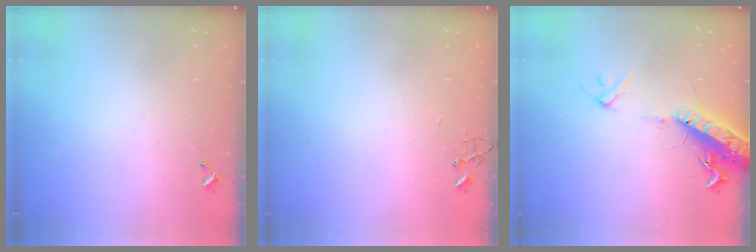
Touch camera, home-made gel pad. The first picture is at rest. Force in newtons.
{"total": 0.0}
{"total": 15.6, "press": 15.2, "slide": 3.5}